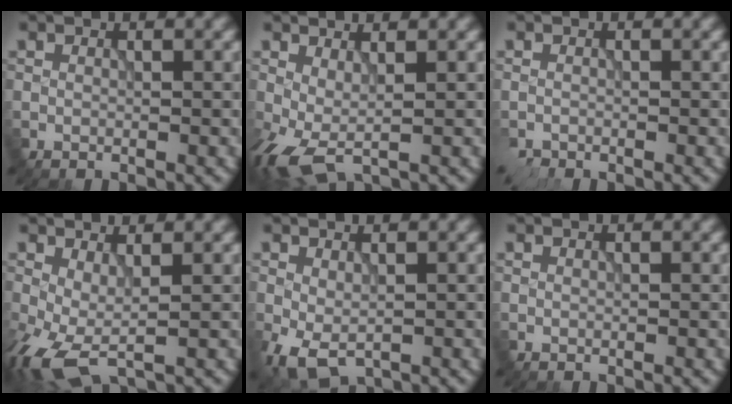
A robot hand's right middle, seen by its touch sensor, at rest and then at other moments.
{"total": 3.4, "force": [-0.4, 1.3, 3.1], "torque": [-0.074, -0.005, -0.012]}
{"total": 1.4, "force": [-1.2, 0.4, 0.5], "torque": [-0.010, -0.007, -0.022]}
{"total": 4.8, "force": [-1.3, 1.9, 4.1], "torque": [-0.102, -0.008, -0.029]}
{"total": 3.6, "force": [-1.4, 2.1, 2.7], "torque": [-0.064, -0.010, -0.022]}
{"total": 0.0}